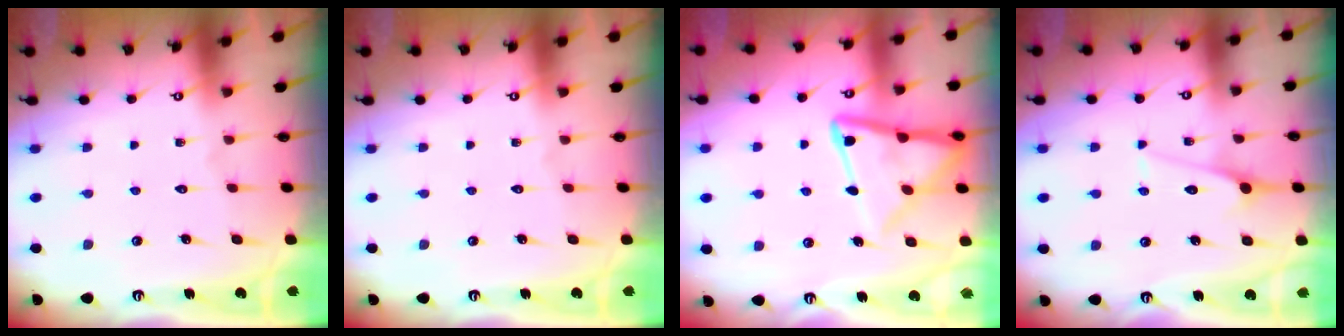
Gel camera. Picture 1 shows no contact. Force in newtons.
{"total": 0.0}
{"total": 13.2, "press": 13.1, "slide": 1.2}
{"total": 5.0, "press": 5.0, "slide": 0.5}